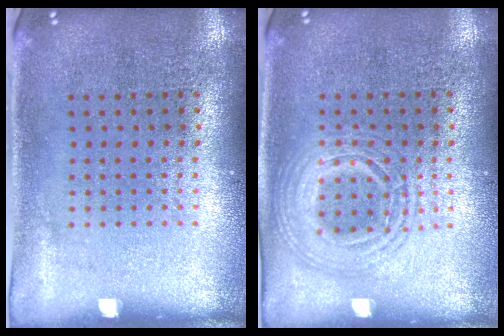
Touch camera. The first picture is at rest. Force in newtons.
{"total": 1.6, "press": 1.6, "slide": 0.2}